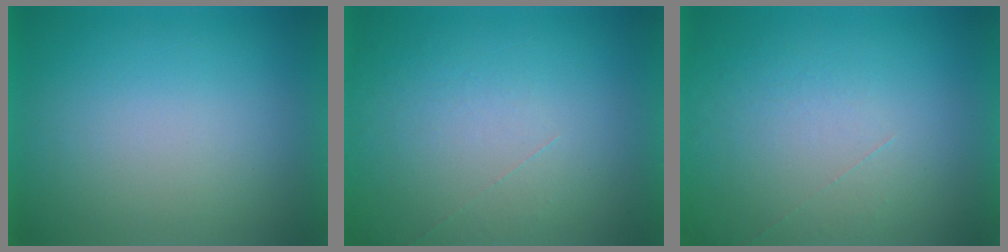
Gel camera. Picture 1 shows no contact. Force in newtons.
{"total": 1.2}
{"total": 1.2}